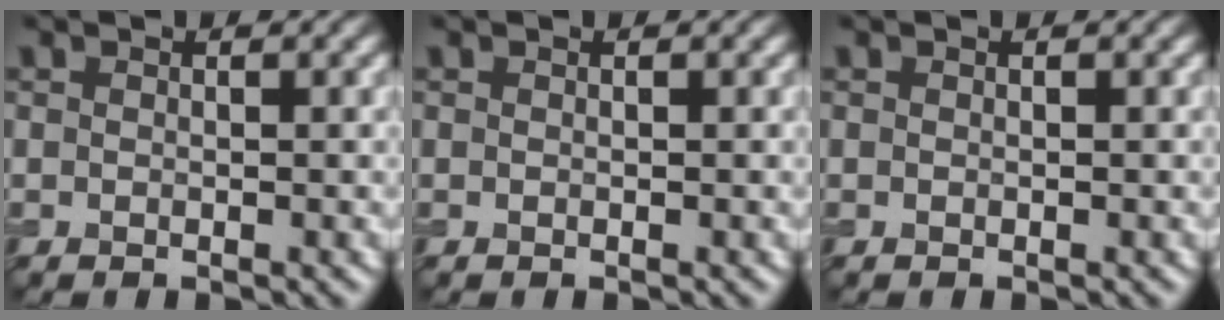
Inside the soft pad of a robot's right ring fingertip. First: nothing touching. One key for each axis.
{"total": 0.0}
{"total": 0.0}